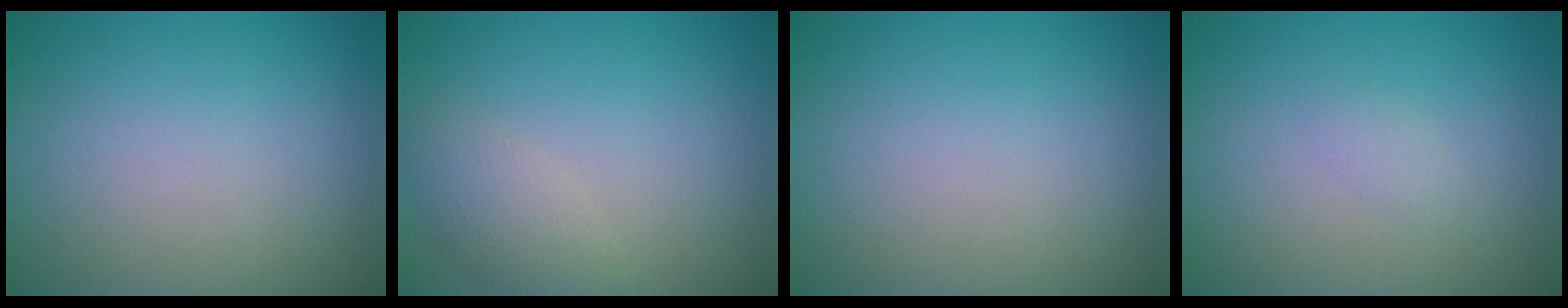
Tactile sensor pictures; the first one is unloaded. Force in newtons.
{"total": 2.4, "press": 2.4, "slide": 0.2}
{"total": 0.0}
{"total": 0.7, "press": 0.7, "slide": 0.0}